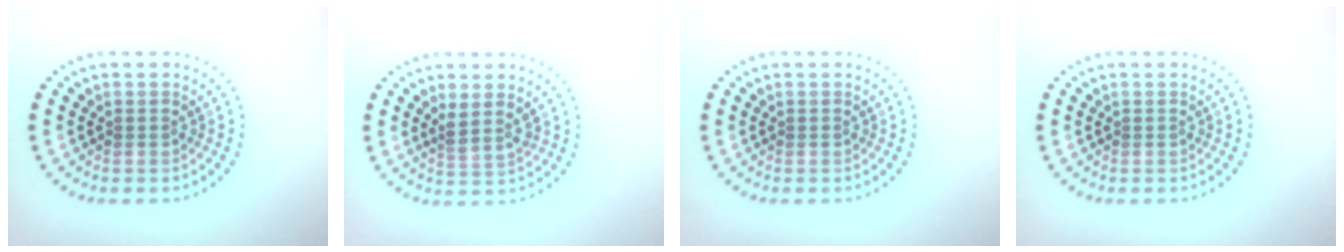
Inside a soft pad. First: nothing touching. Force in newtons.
{"total": 1.9, "press": 1.5, "slide": 1.2}
{"total": 0.0}
{"total": 0.0}